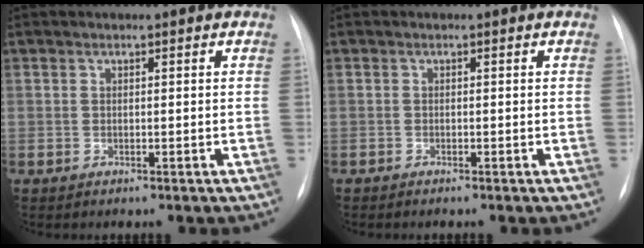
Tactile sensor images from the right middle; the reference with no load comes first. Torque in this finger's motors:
{"motor_torque": [-0.40, -0.16, 0.00, -0.01]}